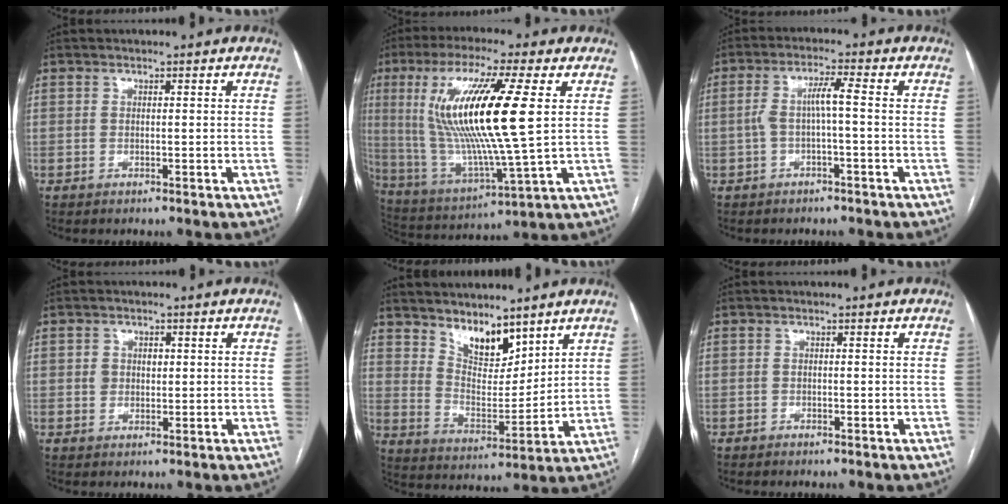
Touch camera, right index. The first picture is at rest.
{"total": 20.2, "force": [3.7, 1.5, 19.8], "torque": [-0.398, -0.005, 0.064]}
{"total": 4.7, "force": [-0.8, 0.5, 4.6], "torque": [-0.094, 0.026, -0.008]}
{"total": 2.5, "force": [0.2, 2.2, 1.2], "torque": [-0.020, 0.011, 0.006]}
{"total": 8.4, "force": [6.4, 3.4, 4.2], "torque": [-0.074, -0.001, 0.129]}
{"total": 1.0, "force": [-0.8, 0.5, 0.4], "torque": [-0.010, 0.001, -0.010]}